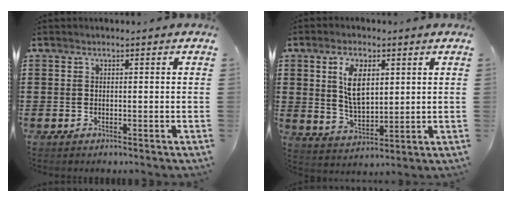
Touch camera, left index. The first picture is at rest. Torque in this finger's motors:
{"motor_torque": [1.27, 0.38, 0.64, 0.19]}